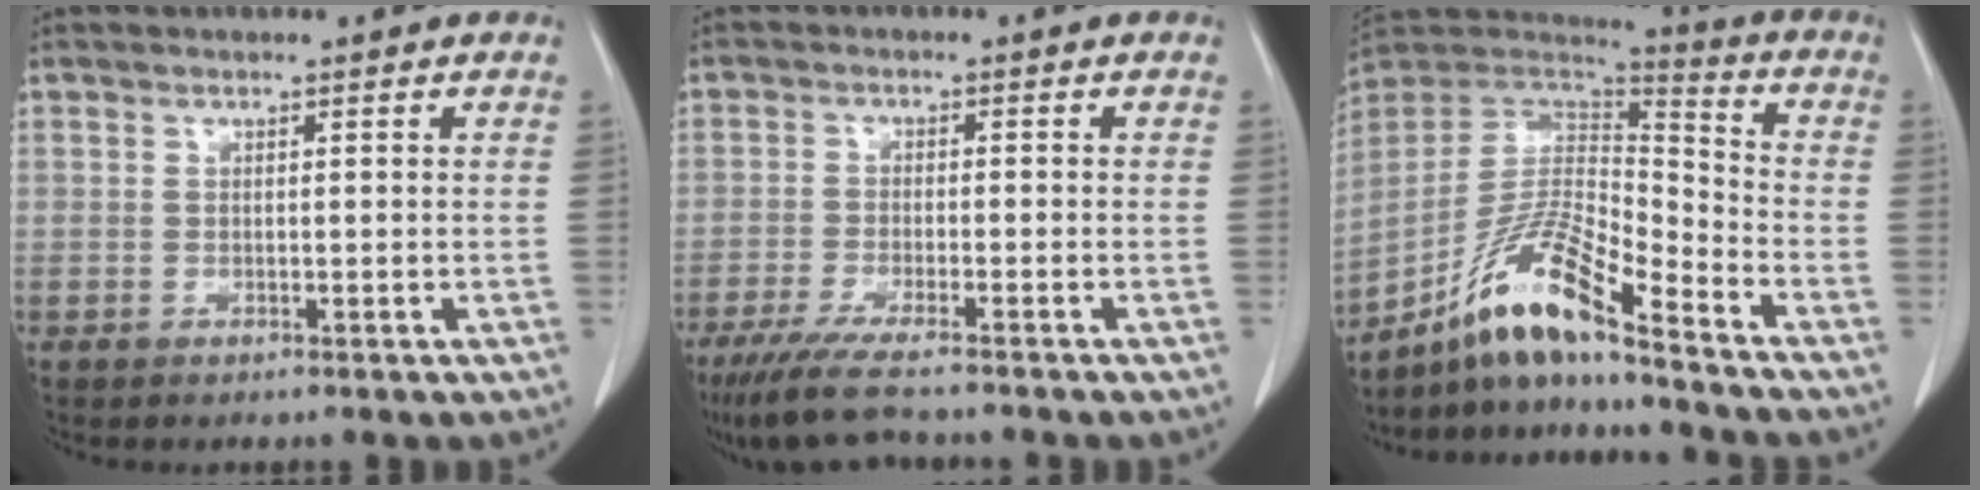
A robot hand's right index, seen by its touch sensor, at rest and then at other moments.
{"total": 8.7, "force": [-7.3, 0.6, 4.7], "torque": [-0.075, -0.022, -0.122]}
{"total": 13.3, "force": [-9.9, 1.0, 8.8], "torque": [-0.163, 0.014, -0.183]}